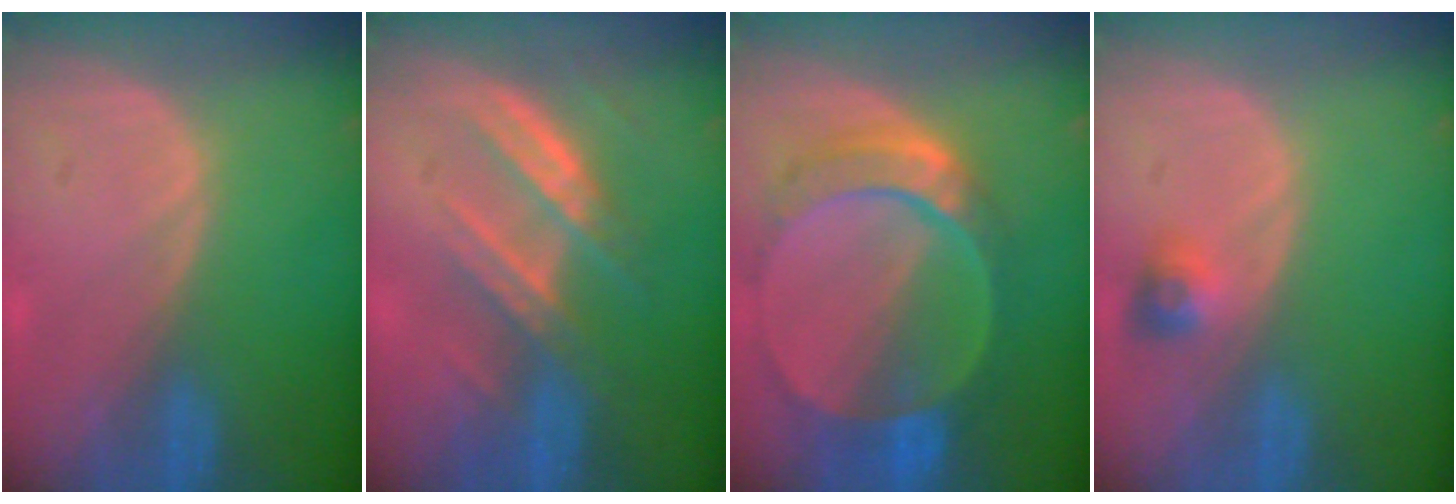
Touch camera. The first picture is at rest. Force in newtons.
{"total": 7.1, "press": 6.6, "slide": 2.6}
{"total": 9.6, "press": 8.3, "slide": 4.8}
{"total": 2.9, "press": 2.6, "slide": 1.2}